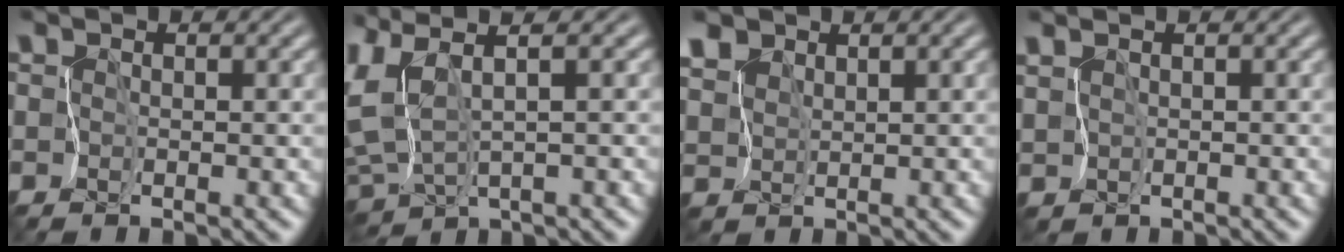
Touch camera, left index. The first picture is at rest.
{"total": 4.7, "force": [1.0, 1.6, 4.3], "torque": [-0.125, -0.001, 0.025]}
{"total": 2.0, "force": [1.8, 0.8, -0.1], "torque": [-0.019, 0.001, 0.041]}
{"total": 0.8, "force": [0.6, 0.5, -0.3], "torque": [0.007, 0.001, 0.013]}